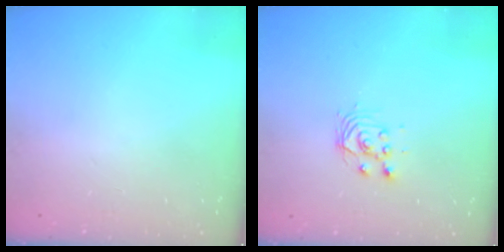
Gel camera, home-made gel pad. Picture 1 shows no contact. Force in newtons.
{"total": 3.4, "press": 3.4, "slide": 0.2}